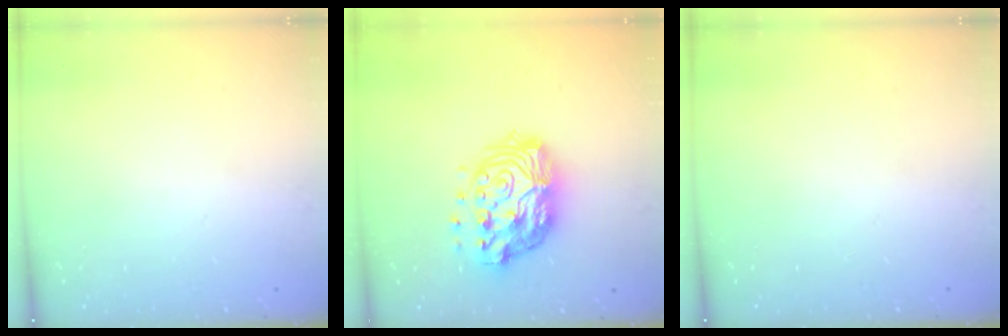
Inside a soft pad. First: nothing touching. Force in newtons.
{"total": 16.0, "press": 16.0, "slide": 1.1}
{"total": 0.0}